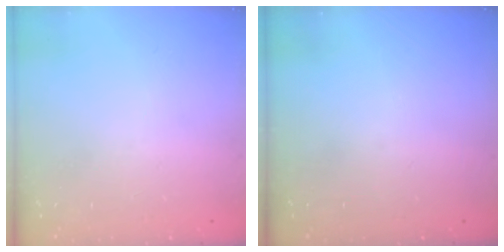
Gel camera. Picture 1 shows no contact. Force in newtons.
{"total": 0.0}